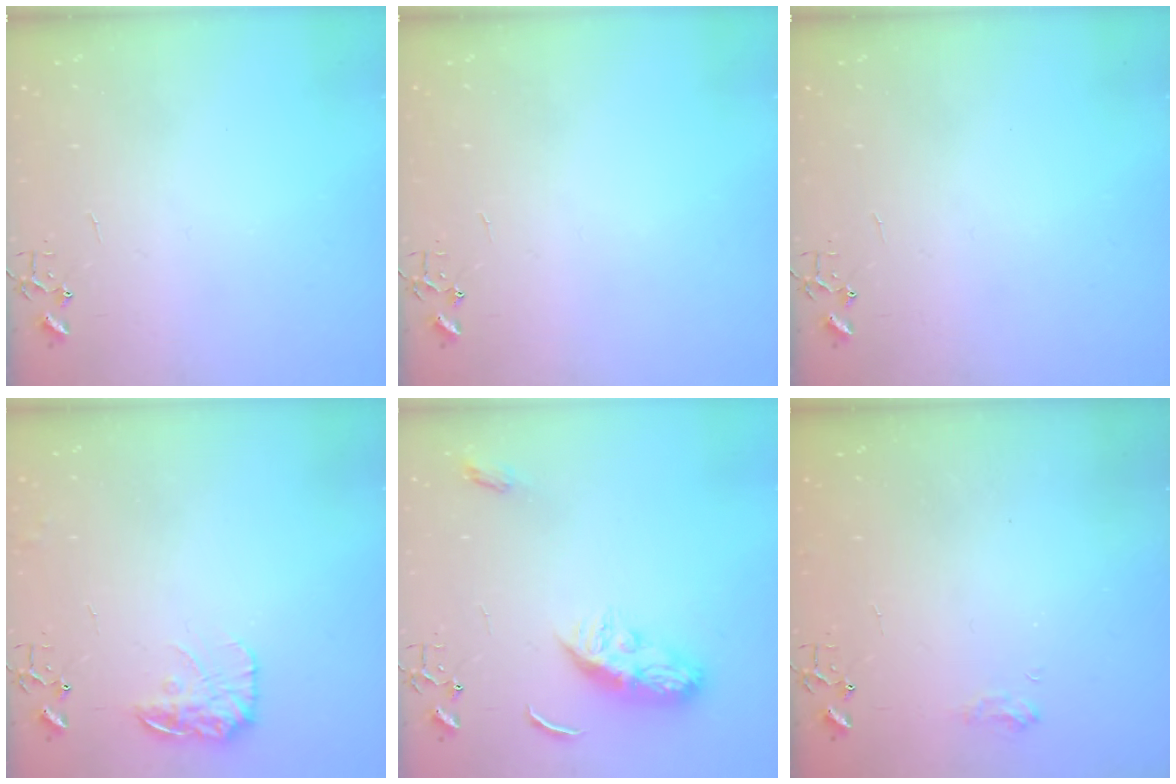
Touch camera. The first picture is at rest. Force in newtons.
{"total": 0.0}
{"total": 0.0}
{"total": 13.2, "press": 13.2, "slide": 0.6}
{"total": 9.5, "press": 9.5, "slide": 0.2}
{"total": 7.5, "press": 7.4, "slide": 0.8}